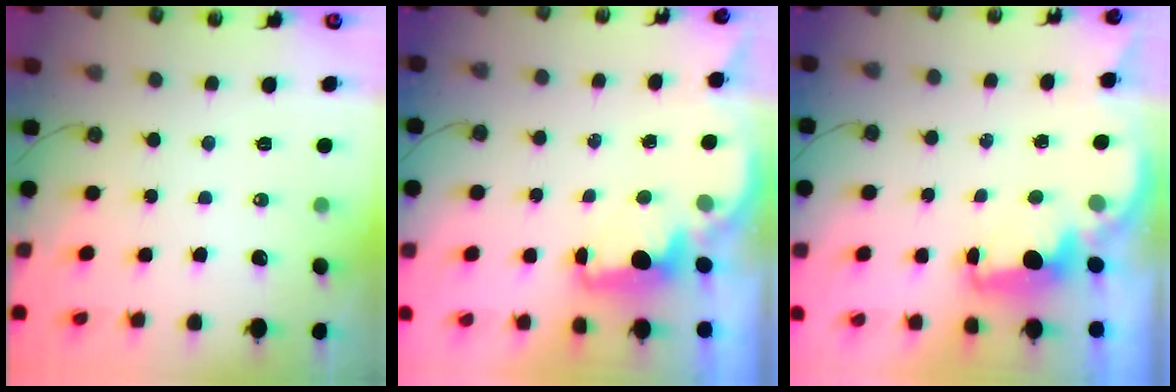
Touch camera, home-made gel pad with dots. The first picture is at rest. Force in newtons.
{"total": 1.9, "press": 1.9, "slide": 0.5}
{"total": 2.8, "press": 2.7, "slide": 0.9}